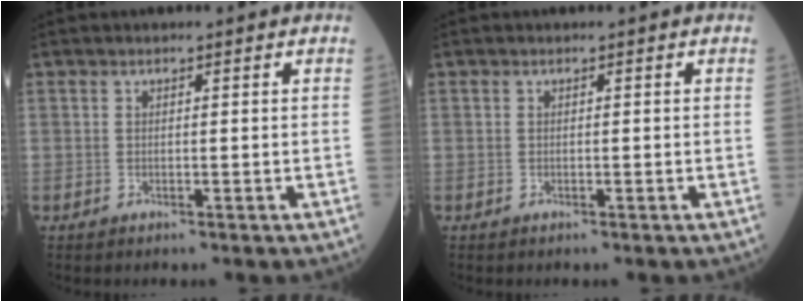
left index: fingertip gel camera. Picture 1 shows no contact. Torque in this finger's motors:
{"motor_torque": [0.00, 0.00, 0.00, 0.00]}